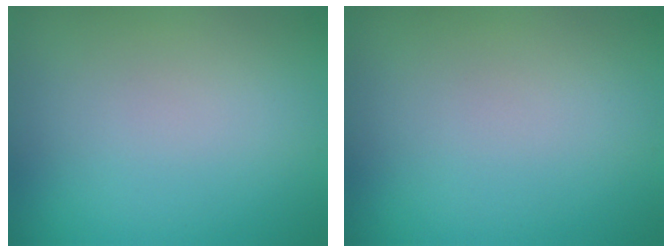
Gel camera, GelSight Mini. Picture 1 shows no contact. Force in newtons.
{"total": 0.0}